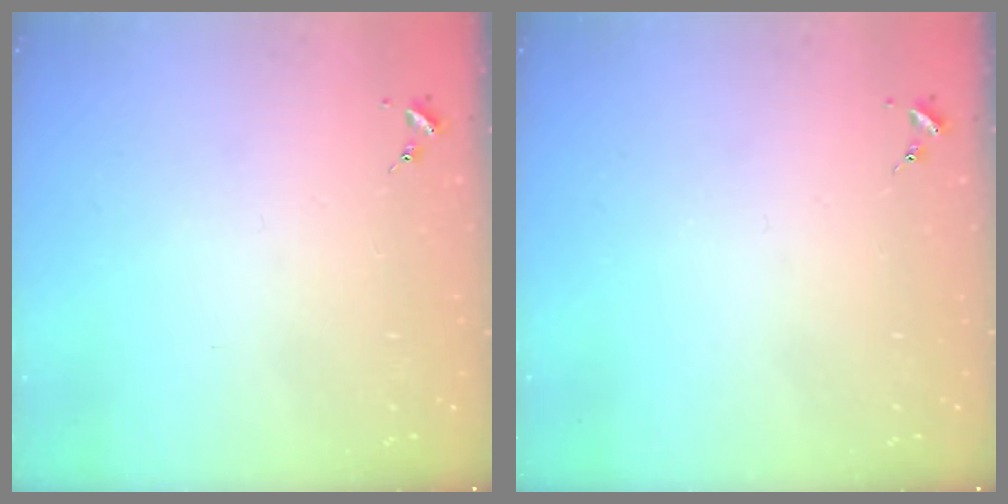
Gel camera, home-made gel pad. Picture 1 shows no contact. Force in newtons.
{"total": 0.0}